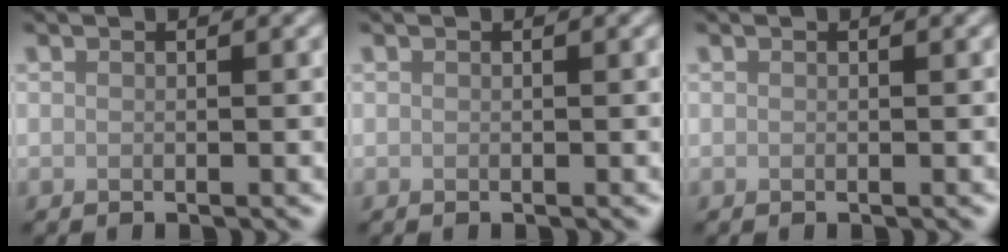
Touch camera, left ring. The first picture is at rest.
{"total": 0.0}
{"total": 0.0}